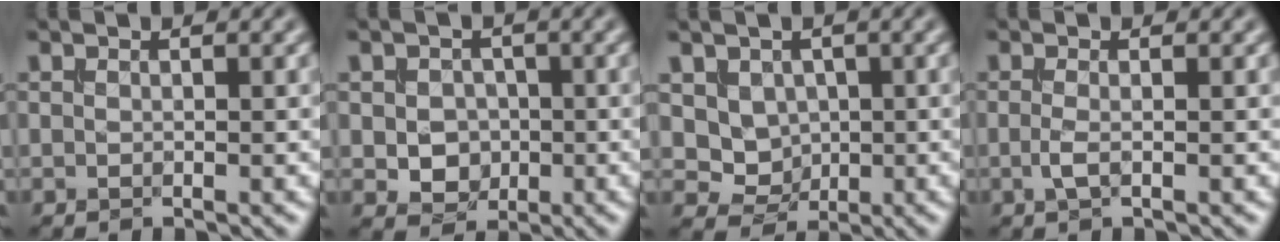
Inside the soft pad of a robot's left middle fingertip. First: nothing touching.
{"total": 3.1, "force": [-0.4, 2.6, 1.7], "torque": [-0.028, -0.005, -0.009]}
{"total": 3.4, "force": [1.0, 3.0, 1.4], "torque": [-0.035, -0.012, 0.031]}
{"total": 1.2, "force": [-0.4, 0.3, 1.1], "torque": [-0.031, -0.002, -0.011]}